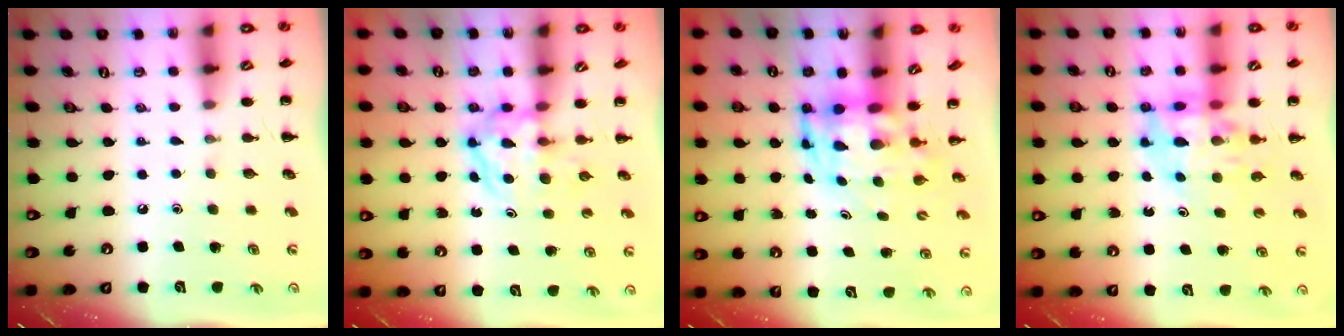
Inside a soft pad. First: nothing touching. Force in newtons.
{"total": 3.9, "press": 3.9, "slide": 0.4}
{"total": 4.6, "press": 4.4, "slide": 1.2}
{"total": 10.5, "press": 10.0, "slide": 3.1}